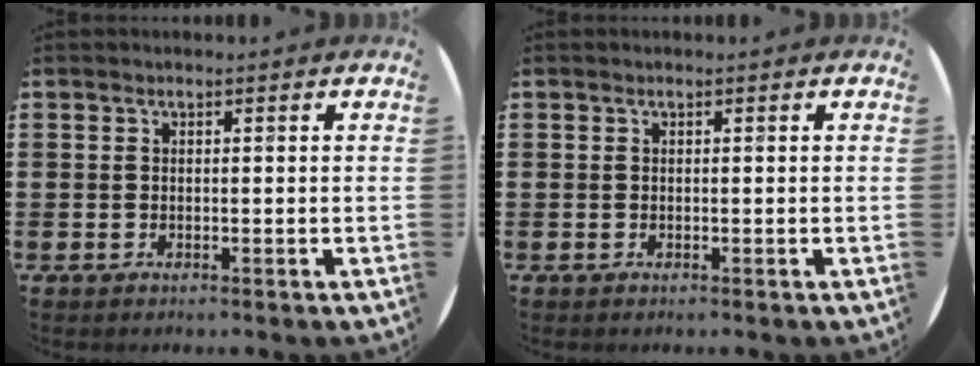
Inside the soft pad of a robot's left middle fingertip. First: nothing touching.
{"total": 0.0}